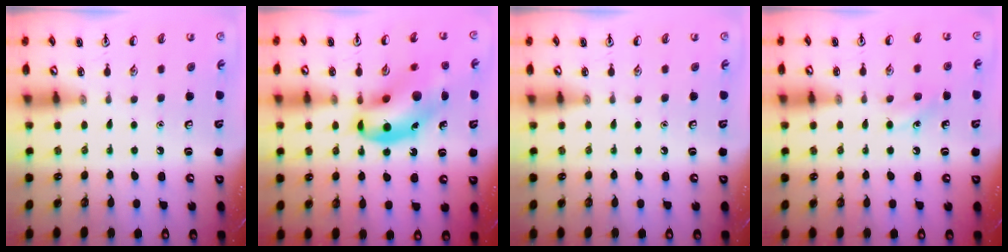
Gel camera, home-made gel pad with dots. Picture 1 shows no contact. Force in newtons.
{"total": 15.6, "press": 15.2, "slide": 3.5}
{"total": 0.0}
{"total": 6.5, "press": 6.2, "slide": 1.9}